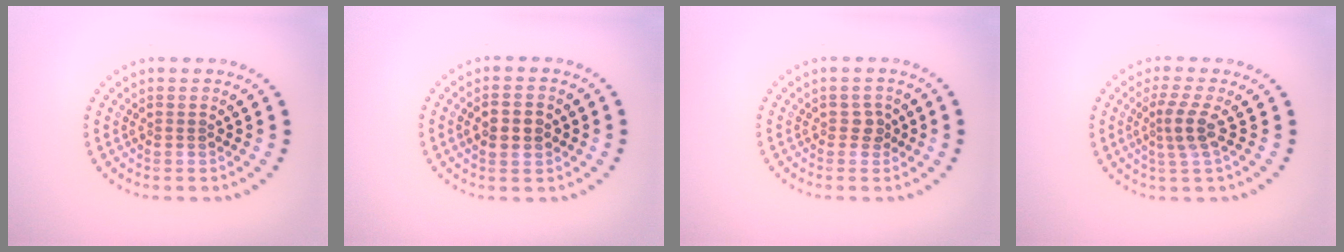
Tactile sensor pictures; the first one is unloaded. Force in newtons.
{"total": 2.6, "press": 2.6, "slide": 0.1}
{"total": 1.1, "press": 1.0, "slide": 0.4}
{"total": 2.4, "press": 1.7, "slide": 1.7}